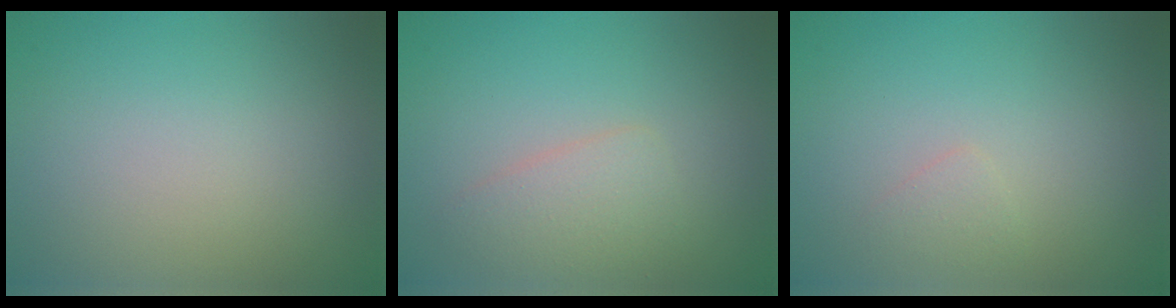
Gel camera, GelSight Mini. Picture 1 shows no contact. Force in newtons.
{"total": 2.3, "press": 2.3, "slide": 0.0}
{"total": 0.8, "press": 0.8, "slide": 0.0}